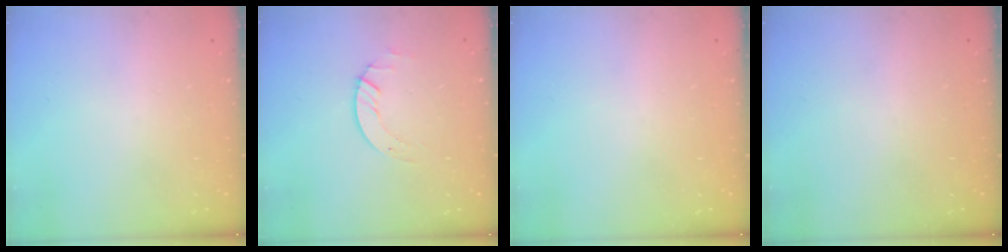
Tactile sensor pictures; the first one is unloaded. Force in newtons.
{"total": 2.0, "press": 2.0, "slide": 0.2}
{"total": 0.0}
{"total": 0.0}